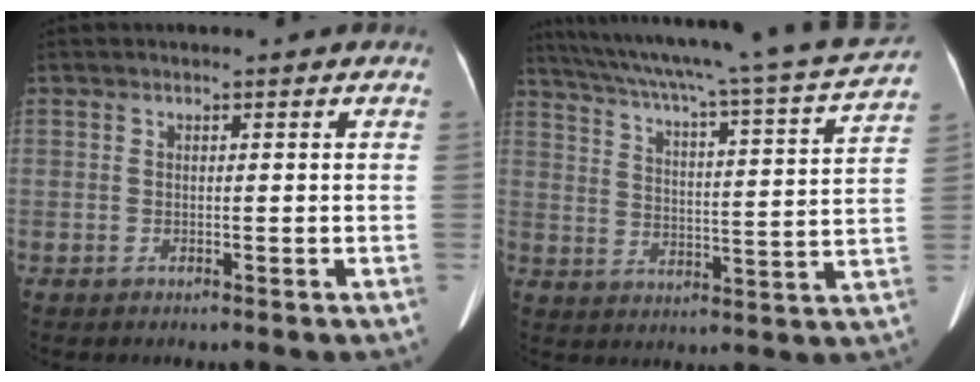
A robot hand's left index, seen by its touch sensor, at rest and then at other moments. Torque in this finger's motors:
{"motor_torque": [-0.77, -1.38, 0.02, 0.10]}